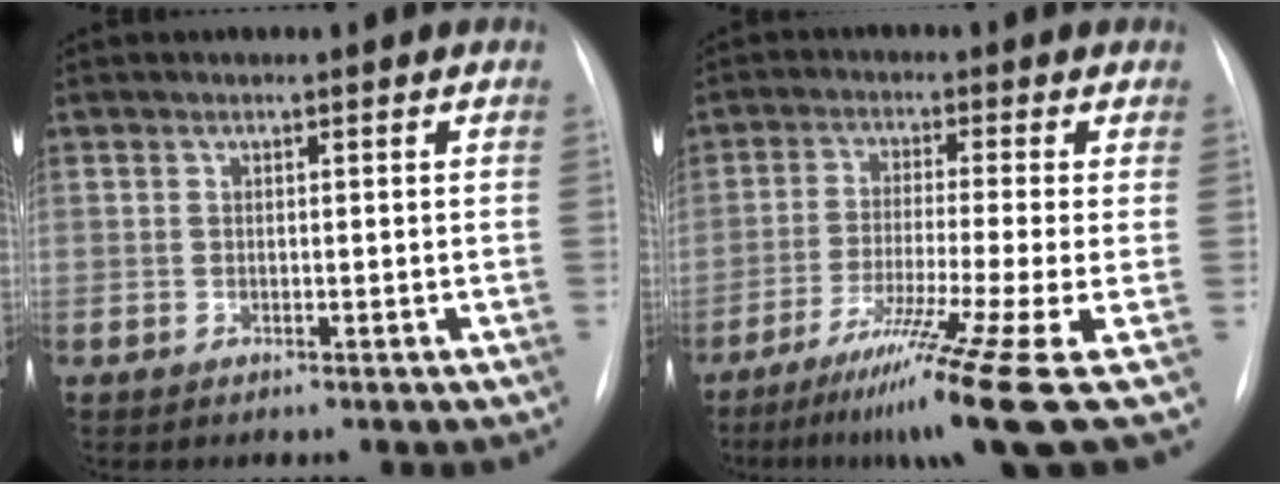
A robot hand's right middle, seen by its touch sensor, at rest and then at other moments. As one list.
[{"total": 13.1, "force": [-7.5, -2.9, 10.3], "torque": [-0.167, -0.042, -0.125]}]